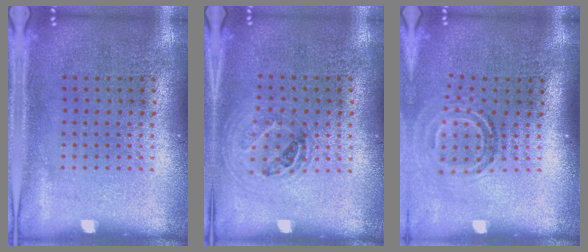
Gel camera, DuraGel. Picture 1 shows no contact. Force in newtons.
{"total": 1.1, "press": 1.0, "slide": 0.4}
{"total": 1.7, "press": 1.1, "slide": 1.3}